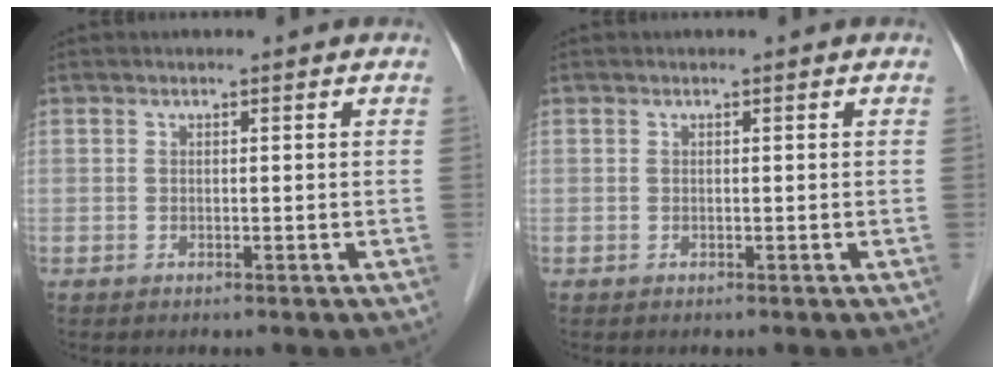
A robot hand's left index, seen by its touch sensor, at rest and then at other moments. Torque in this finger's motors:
{"motor_torque": [-0.06, -0.06, 0.00, 0.00]}